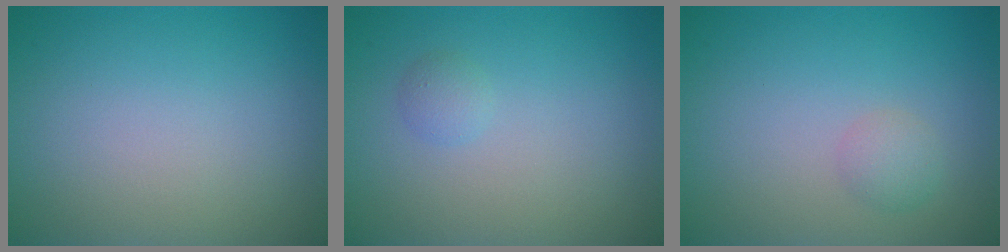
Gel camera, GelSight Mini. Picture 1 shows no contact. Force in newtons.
{"total": 0.9, "press": 0.9, "slide": 0.1}
{"total": 1.3, "press": 1.3, "slide": 0.1}